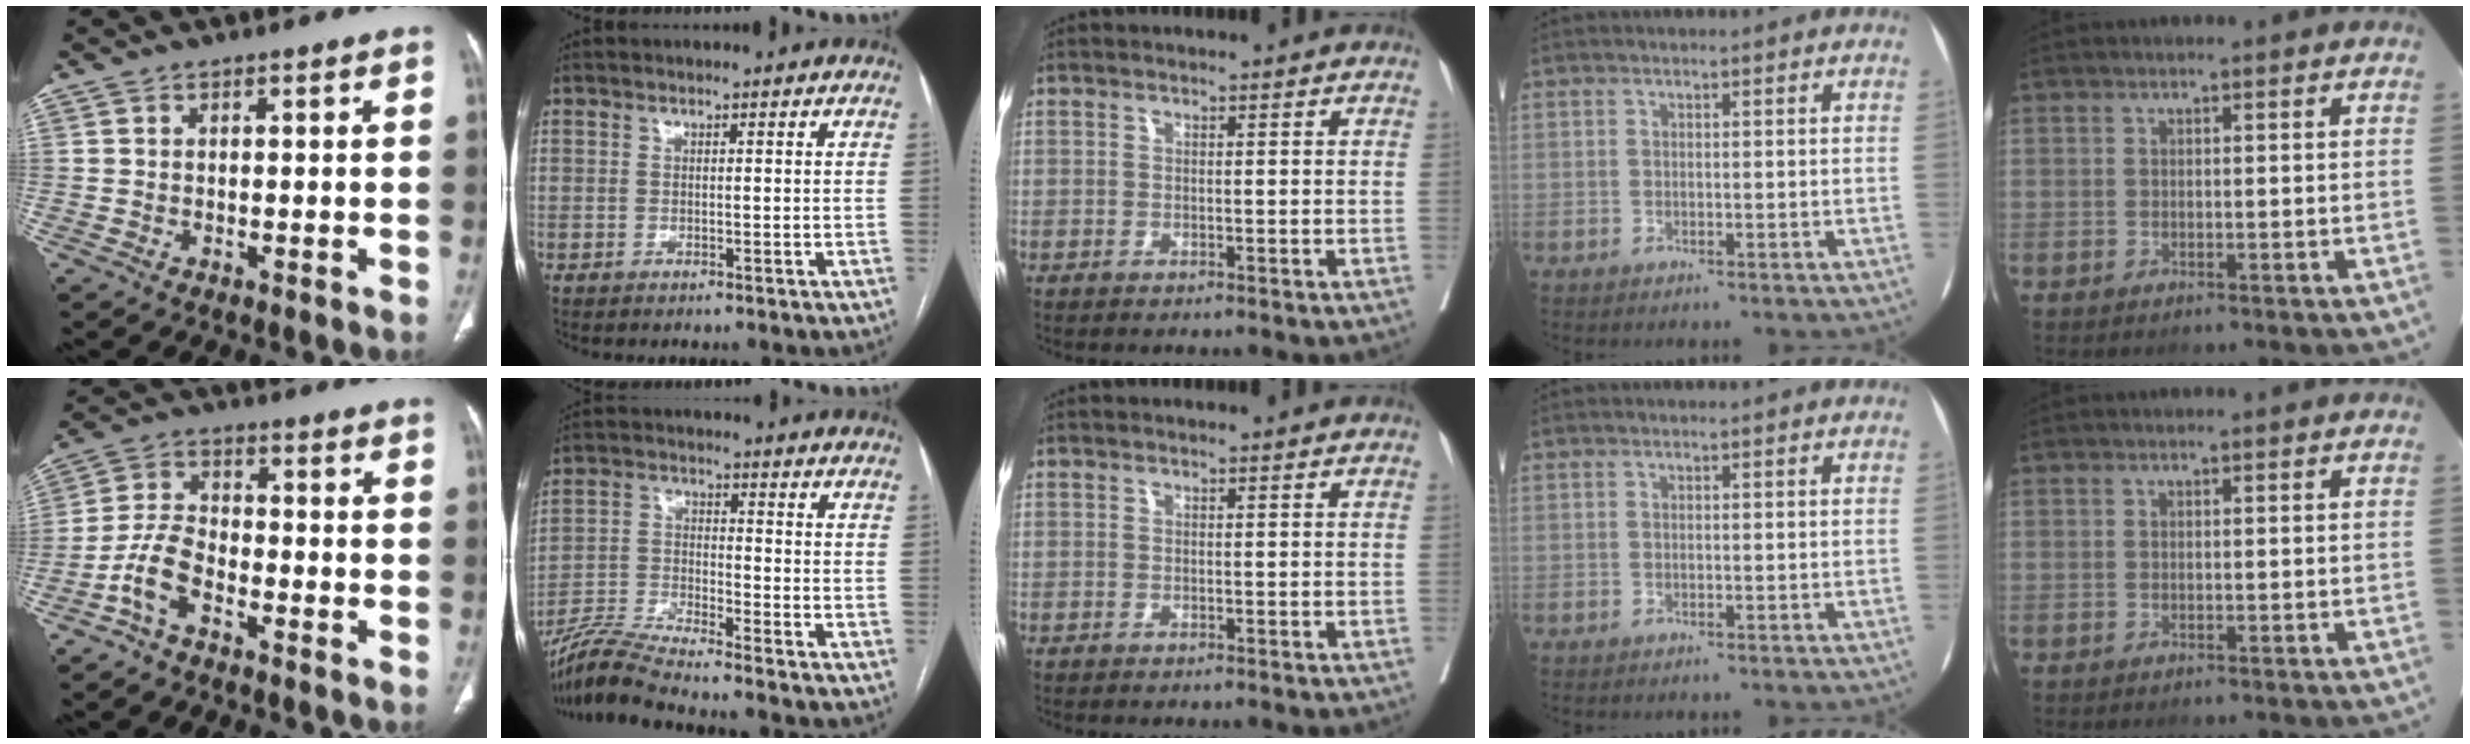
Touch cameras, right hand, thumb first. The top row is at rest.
{"thumb": {"total": 7.0, "force": [-3.9, 3.6, 4.5], "torque": [-0.091, 0.032, -0.085]}, "index": {"total": 8.4, "force": [-7.7, -1.2, 3.0], "torque": [-0.068, -0.019, -0.151]}}